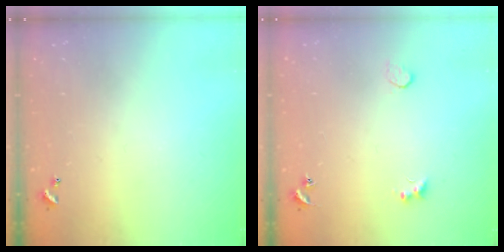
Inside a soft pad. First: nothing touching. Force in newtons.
{"total": 2.9, "press": 2.8, "slide": 0.8}